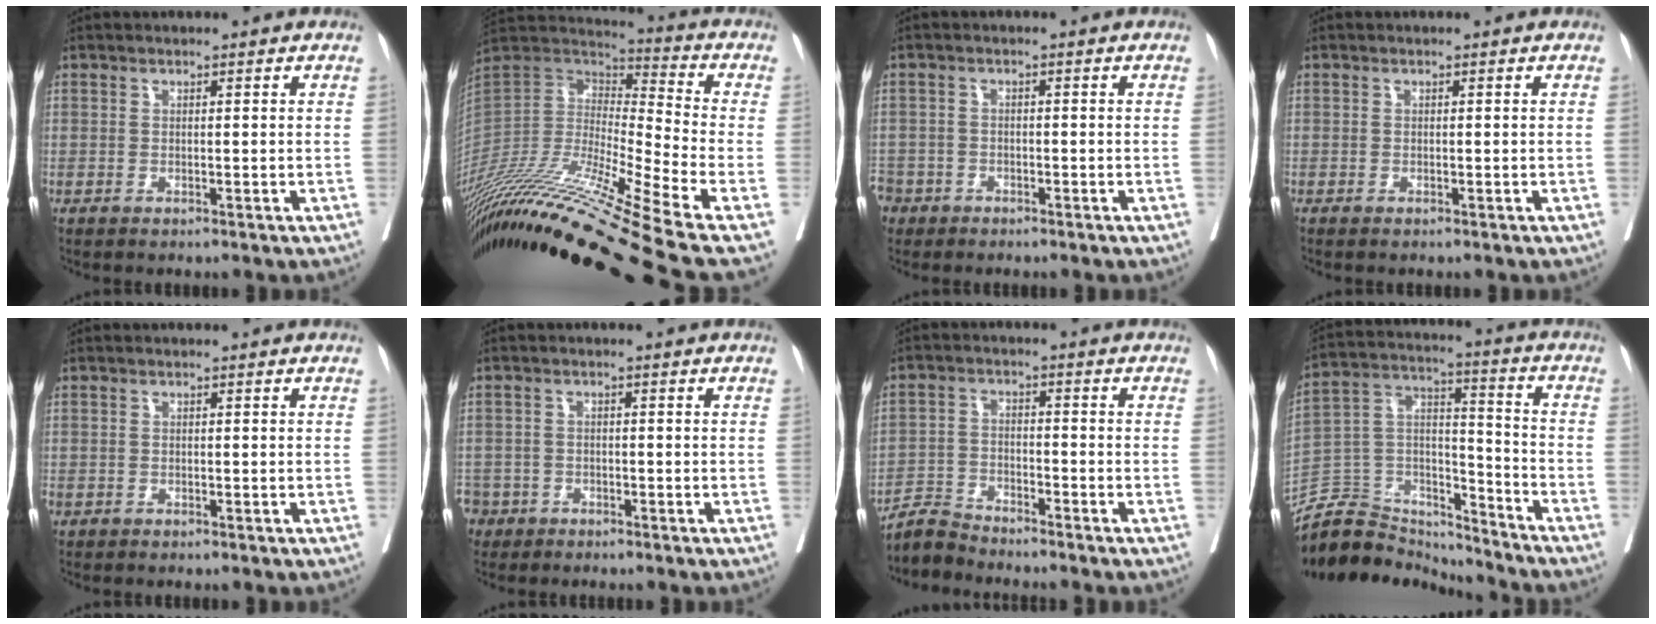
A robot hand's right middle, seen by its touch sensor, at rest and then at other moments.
{"total": 30.8, "force": [-24.6, -2.0, 18.5], "torque": [-0.360, -0.056, -0.438]}
{"total": 5.1, "force": [-3.6, 3.6, 0.1], "torque": [-0.014, 0.003, -0.073]}
{"total": 0.7, "force": [-0.6, 0.1, 0.3], "torque": [-0.011, -0.003, -0.009]}
{"total": 0.8, "force": [-0.5, 0.7, 0.2], "torque": [-0.011, 0.002, -0.008]}
{"total": 5.2, "force": [-3.5, 3.9, 0.0], "torque": [-0.011, 0.005, -0.065]}
{"total": 4.4, "force": [-4.4, 0.1, -0.5], "torque": [0.005, -0.008, -0.085]}
{"total": 14.6, "force": [-14.1, 3.9, 0.9], "torque": [-0.013, 0.060, -0.252]}